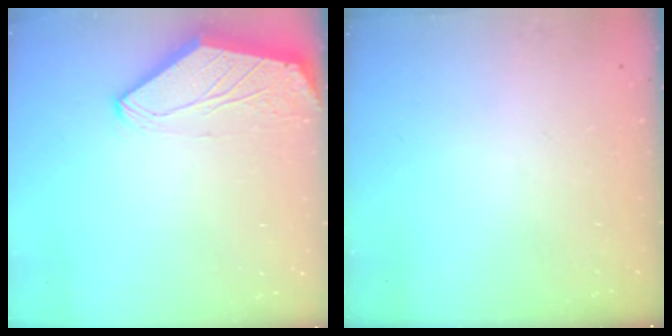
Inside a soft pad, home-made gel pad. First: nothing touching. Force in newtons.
{"total": 0.0}